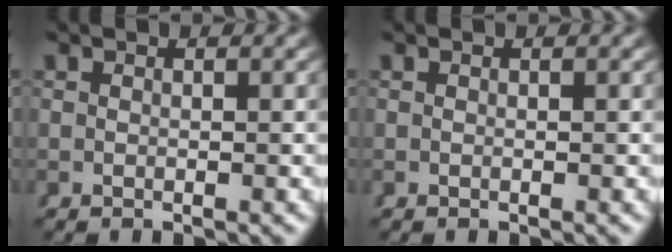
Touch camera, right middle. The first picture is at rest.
{"total": 1.4, "force": [-0.2, -1.3, -0.4], "torque": [0.017, -0.009, 0.006]}